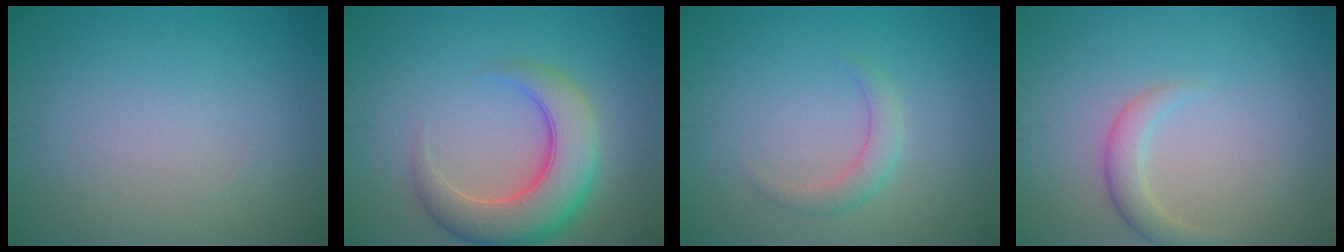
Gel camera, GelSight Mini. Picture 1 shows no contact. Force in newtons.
{"total": 6.9, "press": 6.9, "slide": 0.6}
{"total": 1.8, "press": 1.8, "slide": 0.0}
{"total": 2.0, "press": 2.0, "slide": 0.1}